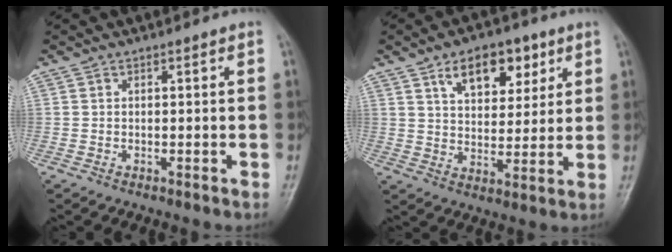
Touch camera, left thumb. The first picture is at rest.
{"total": 11.4, "force": [5.9, 6.6, 7.1], "torque": [-0.070, -0.026, 0.095]}